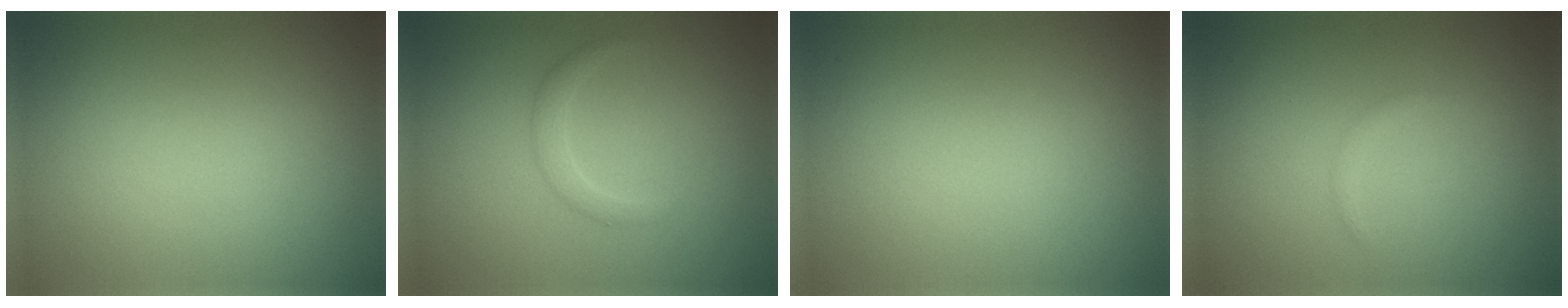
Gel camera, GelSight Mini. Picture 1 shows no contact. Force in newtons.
{"total": 1.2, "press": 1.2, "slide": 0.0}
{"total": 0.0}
{"total": 0.5, "press": 0.5, "slide": 0.1}